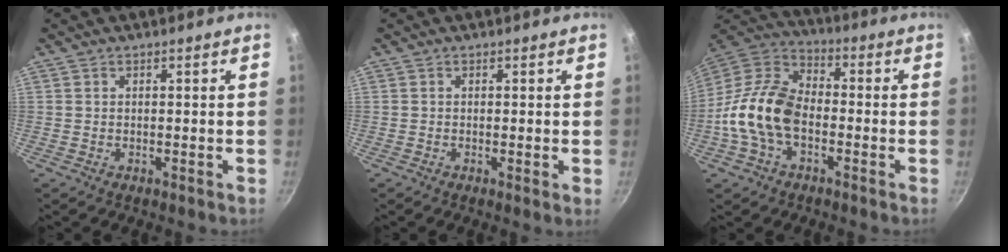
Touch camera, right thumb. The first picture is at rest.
{"total": 0.8, "force": [0.0, 0.0, 0.8], "torque": [-0.011, -0.005, -0.005]}
{"total": 15.0, "force": [-3.5, 9.5, 11.2], "torque": [-0.185, 0.041, -0.086]}